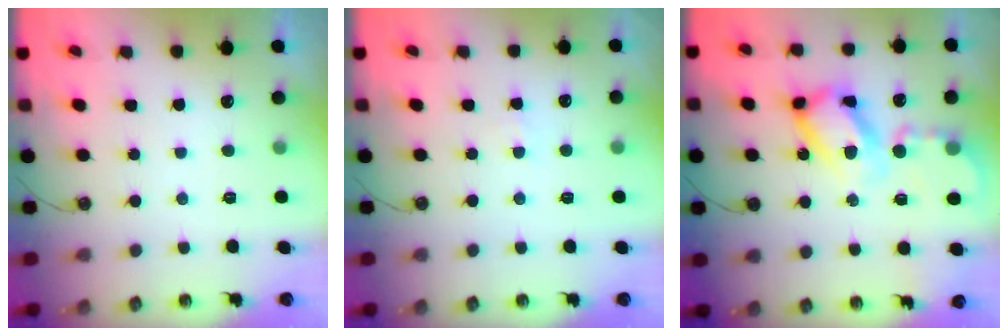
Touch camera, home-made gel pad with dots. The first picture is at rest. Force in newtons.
{"total": 4.0, "press": 3.9, "slide": 0.6}
{"total": 16.4, "press": 16.3, "slide": 1.6}